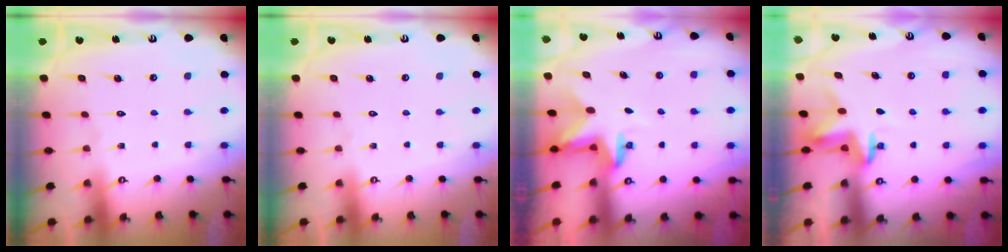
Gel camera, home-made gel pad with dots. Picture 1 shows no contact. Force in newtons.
{"total": 0.0}
{"total": 2.9, "press": 2.9, "slide": 0.1}
{"total": 3.8, "press": 3.8, "slide": 0.2}